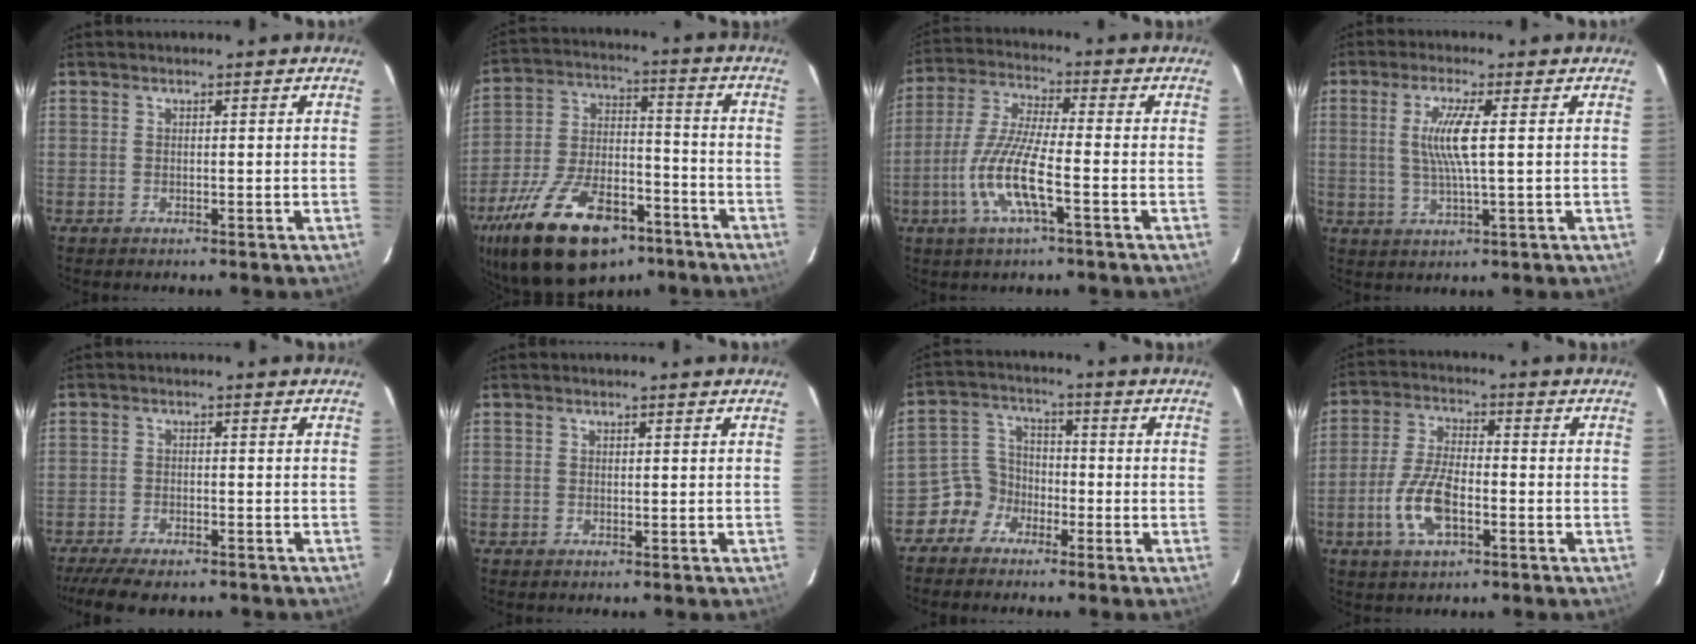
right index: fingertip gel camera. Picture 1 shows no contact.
{"total": 25.0, "force": [-15.9, 11.7, 15.3], "torque": [-0.298, -0.014, -0.250]}
{"total": 11.3, "force": [-4.0, 1.7, 10.4], "torque": [-0.224, -0.008, -0.078]}
{"total": 6.7, "force": [1.0, 0.0, 6.6], "torque": [-0.127, -0.006, 0.020]}
{"total": 9.5, "force": [-7.8, 2.6, 4.8], "torque": [-0.115, -0.027, -0.129]}
{"total": 0.0}
{"total": 5.8, "force": [-3.7, 4.4, 0.4], "torque": [-0.009, 0.032, -0.079]}
{"total": 9.6, "force": [-3.4, 4.0, 8.0], "torque": [-0.172, 0.000, -0.065]}